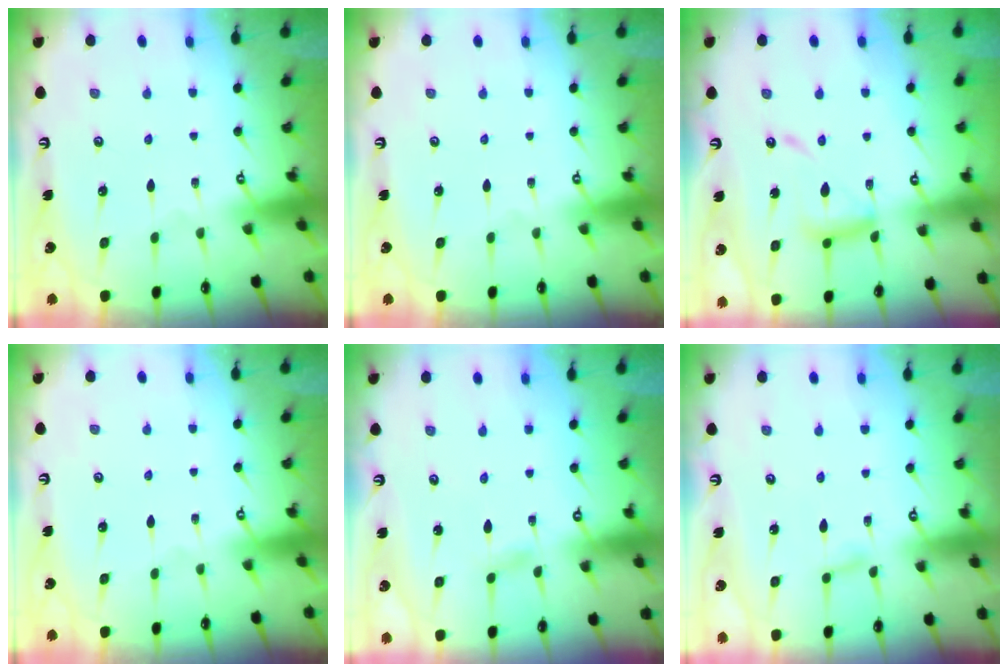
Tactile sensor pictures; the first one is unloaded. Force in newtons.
{"total": 0.0}
{"total": 13.5, "press": 13.4, "slide": 1.1}
{"total": 0.0}
{"total": 2.4, "press": 2.3, "slide": 0.3}
{"total": 3.5, "press": 3.4, "slide": 0.2}